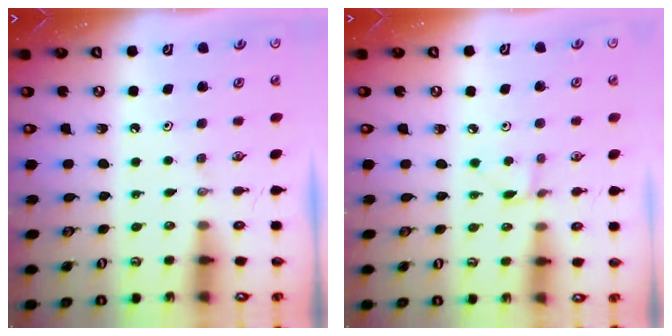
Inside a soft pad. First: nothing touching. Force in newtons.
{"total": 2.0, "press": 2.0, "slide": 0.2}